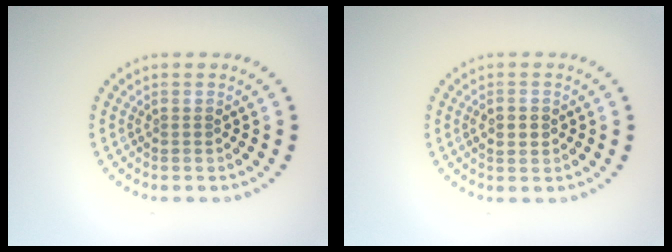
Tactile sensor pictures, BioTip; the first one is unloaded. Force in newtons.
{"total": 2.3, "press": 2.3, "slide": 0.1}